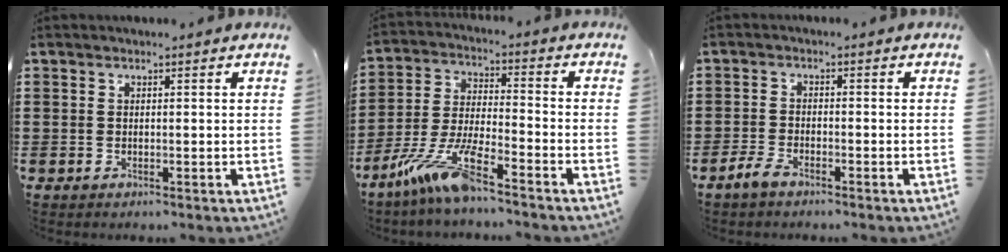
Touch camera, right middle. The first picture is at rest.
{"total": 10.3, "force": [-7.8, 0.7, 6.7], "torque": [-0.154, -0.008, -0.160]}
{"total": 3.0, "force": [-2.3, 1.1, 1.5], "torque": [-0.048, 0.000, -0.052]}